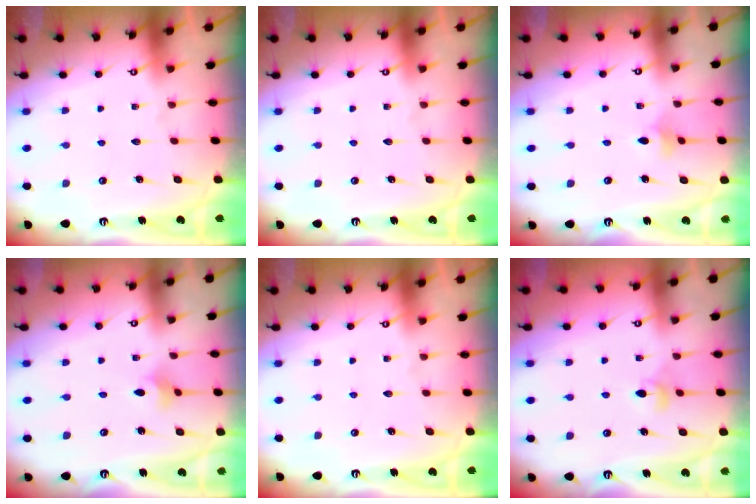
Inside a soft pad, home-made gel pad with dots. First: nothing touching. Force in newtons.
{"total": 0.0}
{"total": 3.1, "press": 3.1, "slide": 0.6}
{"total": 1.9, "press": 1.9, "slide": 0.4}
{"total": 0.0}
{"total": 3.9, "press": 3.8, "slide": 0.9}